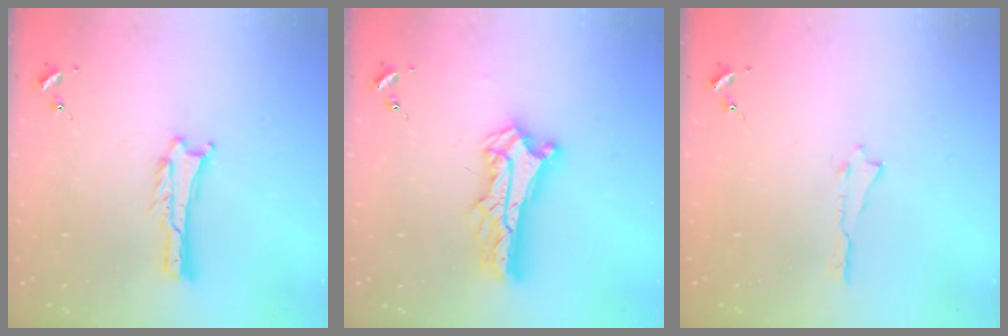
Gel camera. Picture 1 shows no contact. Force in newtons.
{"total": 8.8, "press": 8.8, "slide": 0.7}
{"total": 0.0}